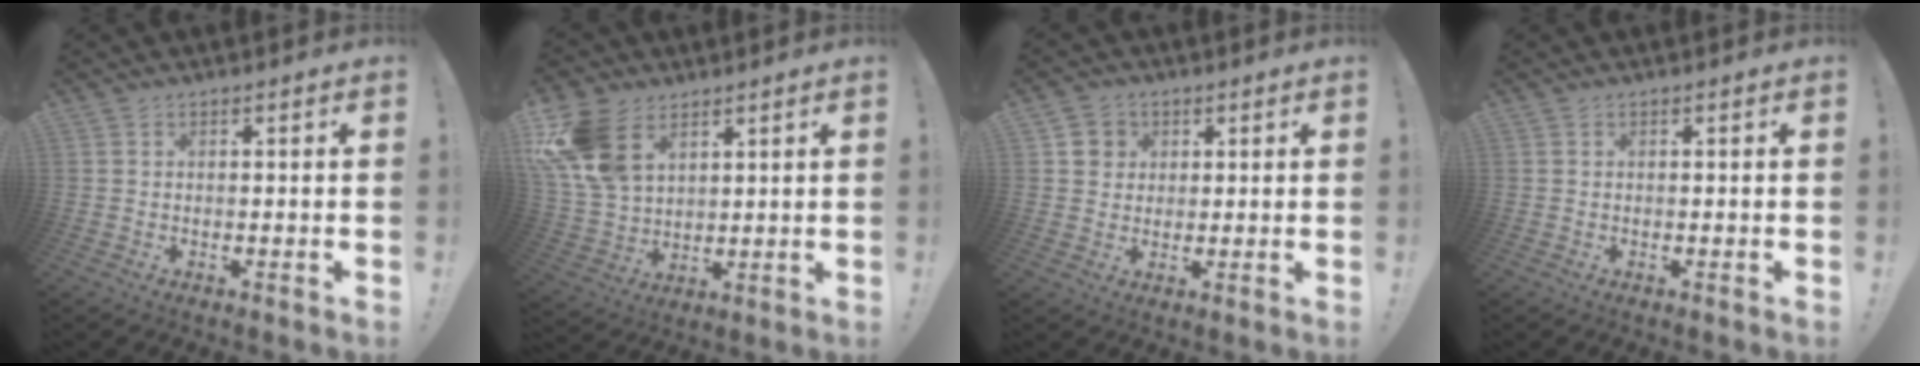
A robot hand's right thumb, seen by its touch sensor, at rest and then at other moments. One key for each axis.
{"total": 15.9, "fx": 7.7, "fy": 10.5, "fz": 9.2, "tx": -0.178, "ty": -0.036, "tz": 0.150}
{"total": 4.8, "fx": 1.4, "fy": 4.4, "fz": 0.9, "tx": -0.013, "ty": 0.001, "tz": 0.028}
{"total": 0.0}